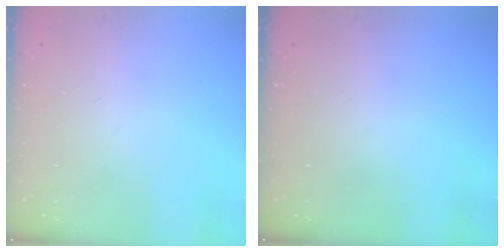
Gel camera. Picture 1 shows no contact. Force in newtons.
{"total": 0.0}